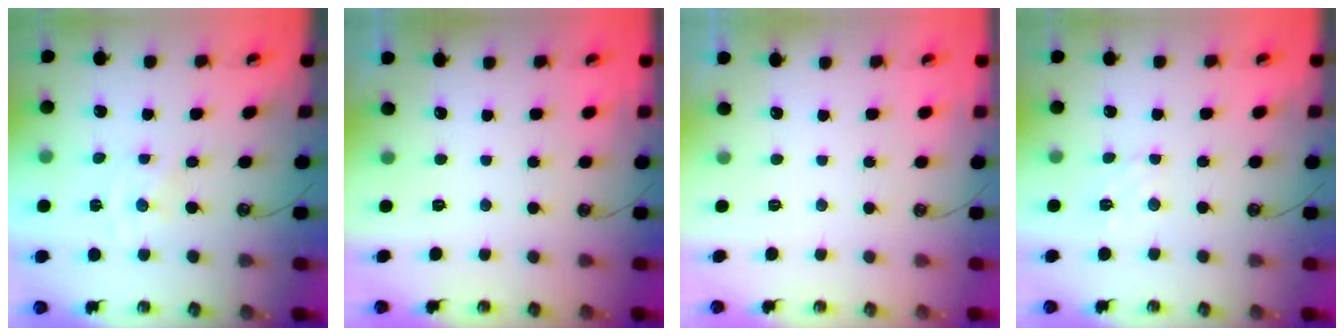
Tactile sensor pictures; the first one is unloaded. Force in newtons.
{"total": 0.0}
{"total": 0.0}
{"total": 4.1, "press": 4.1, "slide": 0.6}